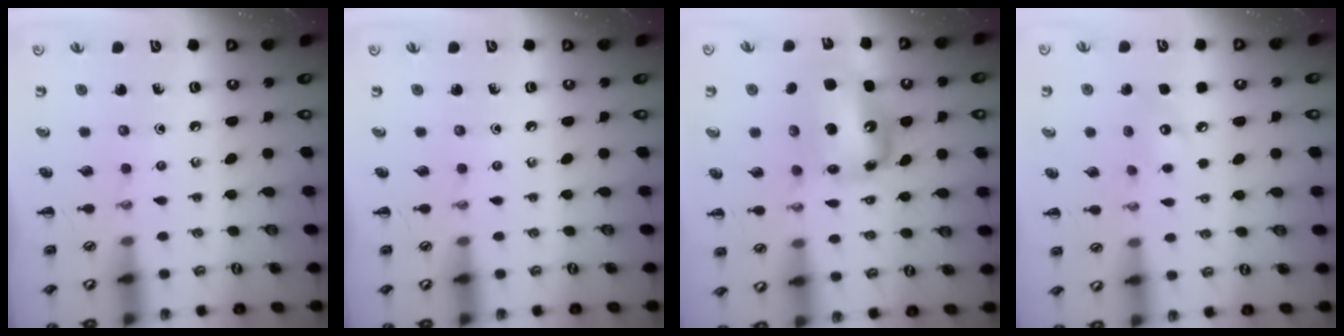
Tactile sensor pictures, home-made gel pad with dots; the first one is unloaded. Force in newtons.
{"total": 0.0}
{"total": 11.3, "press": 10.9, "slide": 3.1}
{"total": 6.4, "press": 6.3, "slide": 1.2}